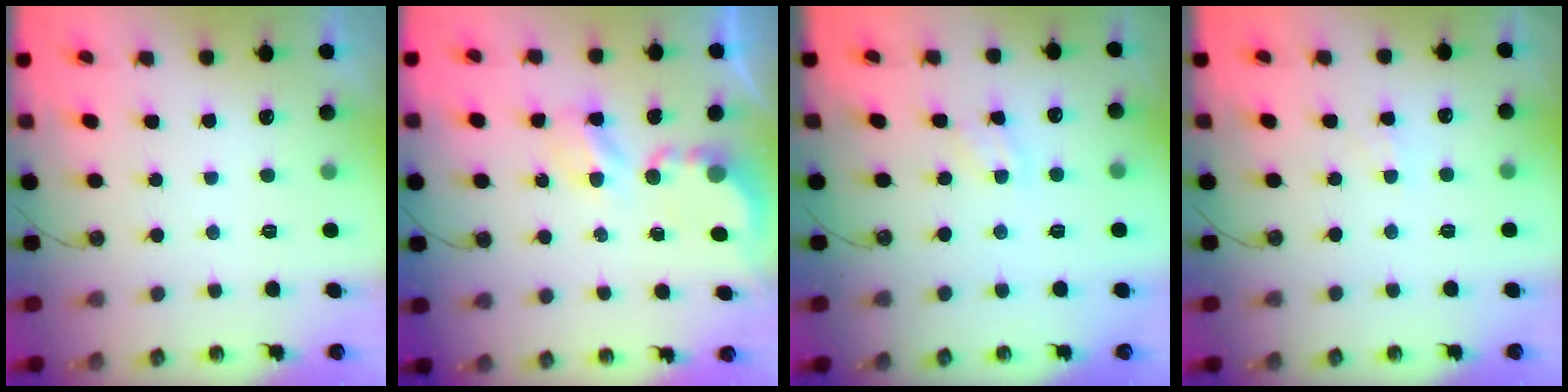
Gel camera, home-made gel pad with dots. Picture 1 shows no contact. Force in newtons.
{"total": 4.4, "press": 4.3, "slide": 0.2}
{"total": 4.0, "press": 4.0, "slide": 0.6}
{"total": 2.5, "press": 2.5, "slide": 0.5}